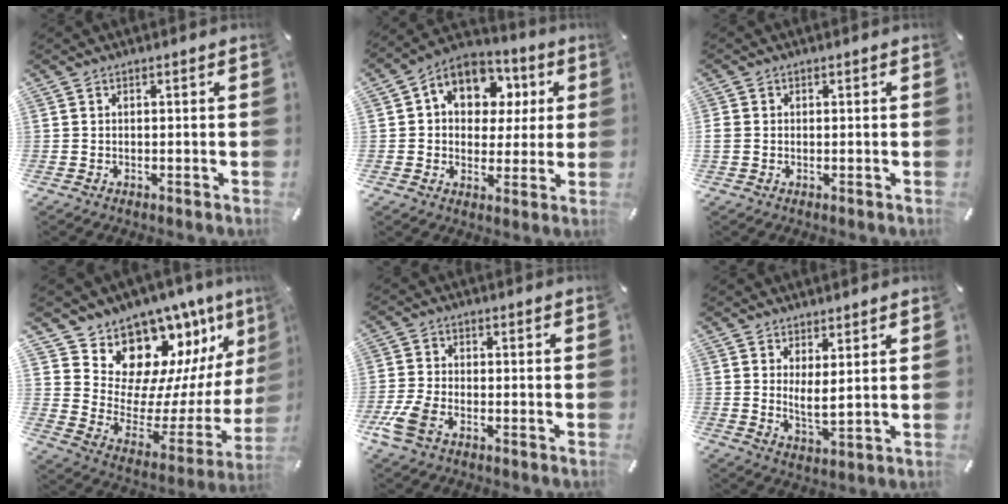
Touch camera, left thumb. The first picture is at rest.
{"total": 11.0, "force": [3.0, 8.9, 5.8], "torque": [-0.093, -0.008, 0.056]}
{"total": 1.2, "force": [0.0, 1.1, 0.6], "torque": [-0.010, 0.003, -0.001]}
{"total": 15.9, "force": [12.7, 8.7, 4.1], "torque": [-0.053, -0.138, 0.228]}
{"total": 6.0, "force": [-3.1, 3.1, 4.1], "torque": [-0.108, -0.003, -0.062]}
{"total": 4.1, "force": [2.7, 1.3, 2.8], "torque": [-0.045, -0.020, 0.048]}